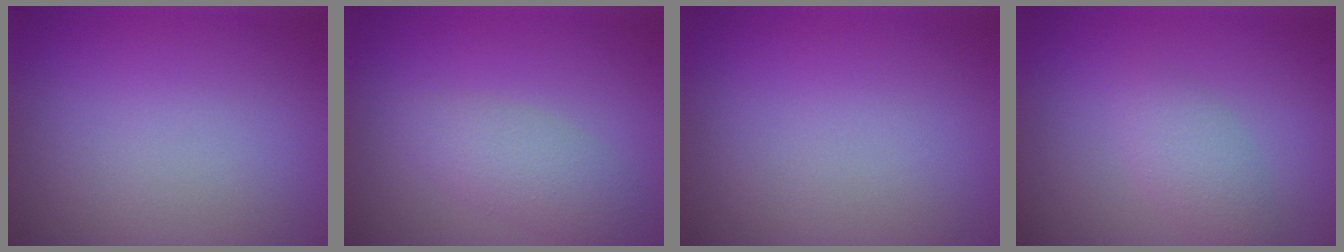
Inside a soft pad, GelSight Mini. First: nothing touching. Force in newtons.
{"total": 2.8, "press": 2.8, "slide": 0.0}
{"total": 0.0}
{"total": 2.2, "press": 2.2, "slide": 0.0}